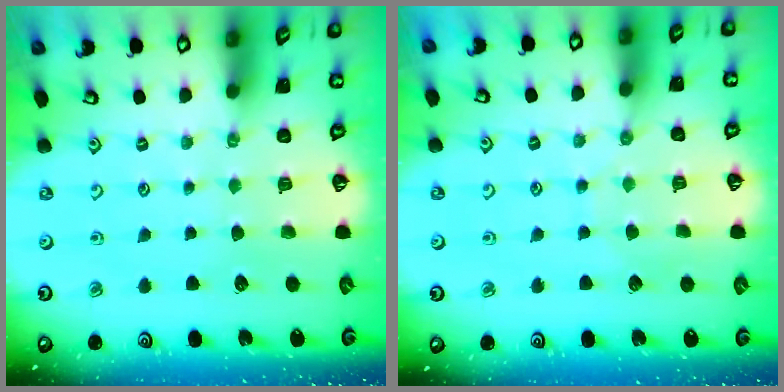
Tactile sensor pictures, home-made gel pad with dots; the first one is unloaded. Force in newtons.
{"total": 6.0, "press": 5.9, "slide": 0.6}